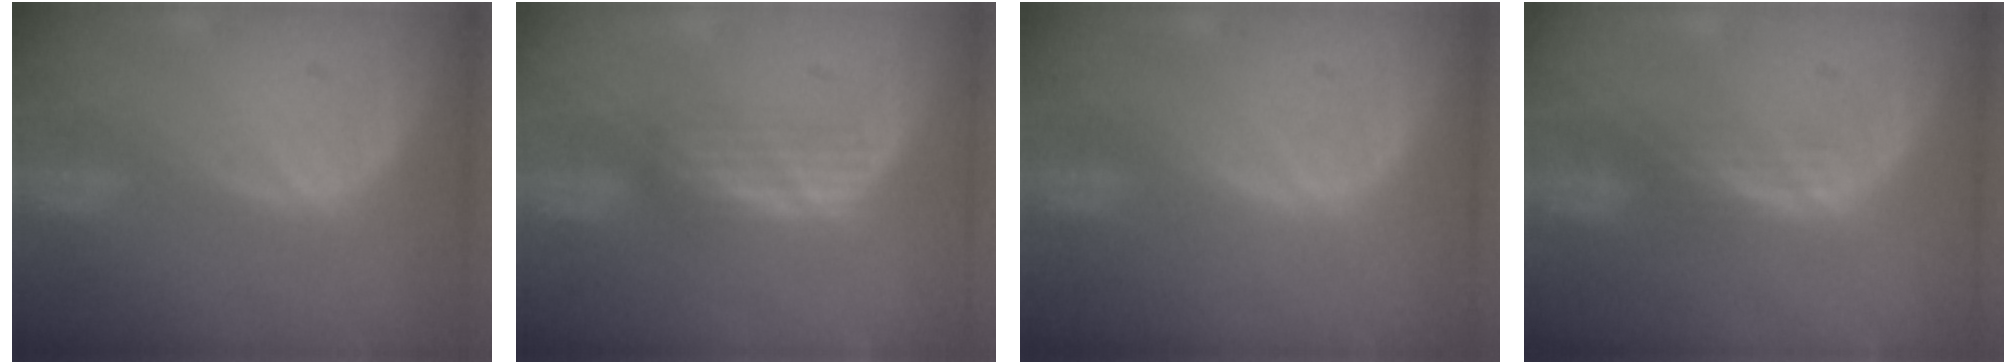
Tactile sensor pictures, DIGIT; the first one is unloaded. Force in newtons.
{"total": 2.9, "press": 2.6, "slide": 1.4}
{"total": 0.0}
{"total": 1.8, "press": 1.7, "slide": 0.2}